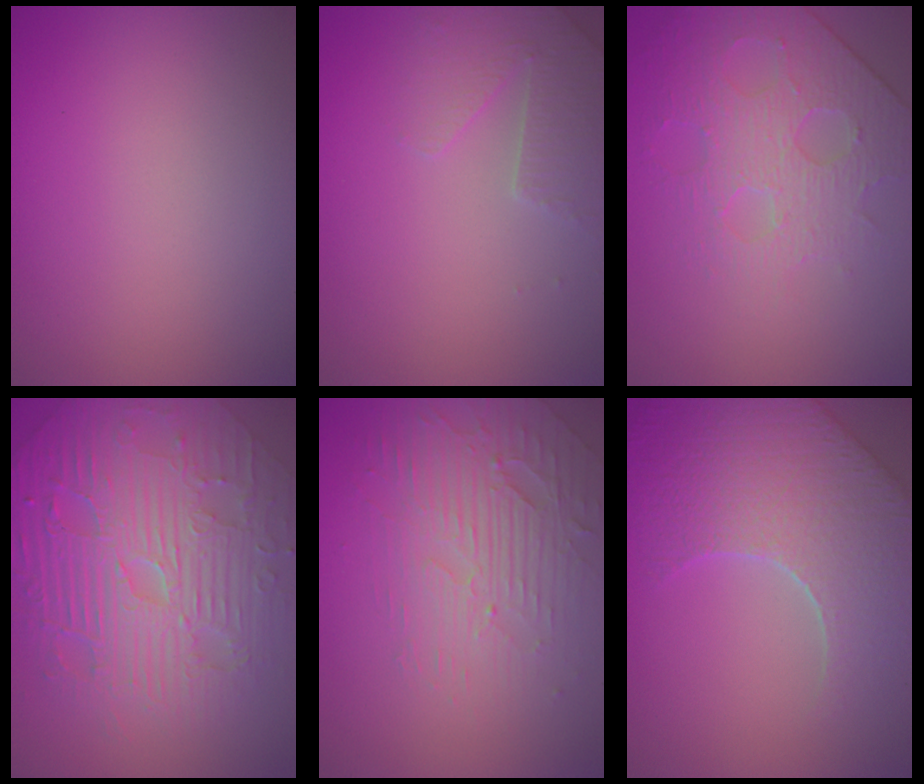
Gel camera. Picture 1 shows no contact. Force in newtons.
{"total": 2.8, "press": 2.7, "slide": 0.7}
{"total": 4.0, "press": 4.0, "slide": 0.5}
{"total": 11.5, "press": 7.5, "slide": 8.7}
{"total": 4.1, "press": 3.7, "slide": 1.8}
{"total": 9.2, "press": 6.4, "slide": 6.6}